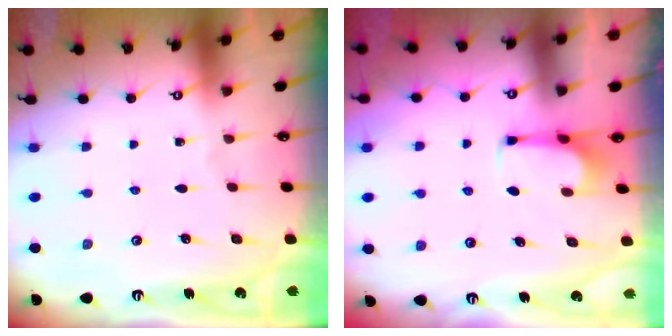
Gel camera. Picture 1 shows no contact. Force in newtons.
{"total": 1.6, "press": 1.6, "slide": 0.2}